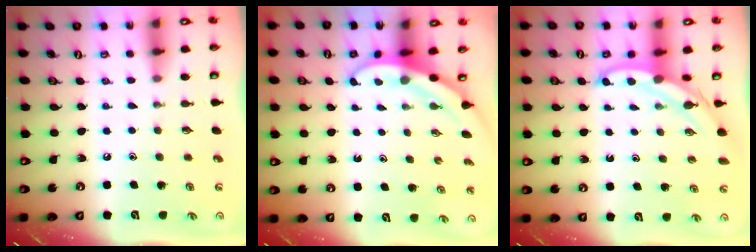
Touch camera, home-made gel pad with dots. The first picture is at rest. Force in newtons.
{"total": 3.7, "press": 3.7, "slide": 0.2}
{"total": 5.5, "press": 5.5, "slide": 0.5}